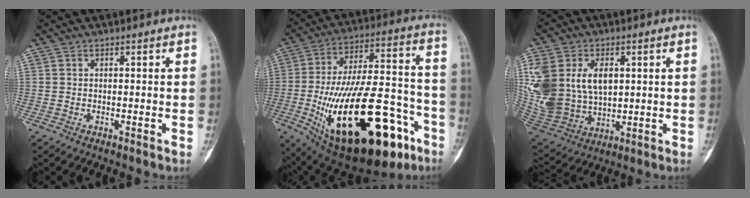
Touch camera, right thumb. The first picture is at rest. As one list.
[{"total": 35.1, "force": [-14.1, 14.7, 28.5], "torque": [-0.454, 0.047, -0.204]}, {"total": 22.4, "force": [4.6, 15.7, 15.3], "torque": [-0.343, 0.002, 0.110]}]